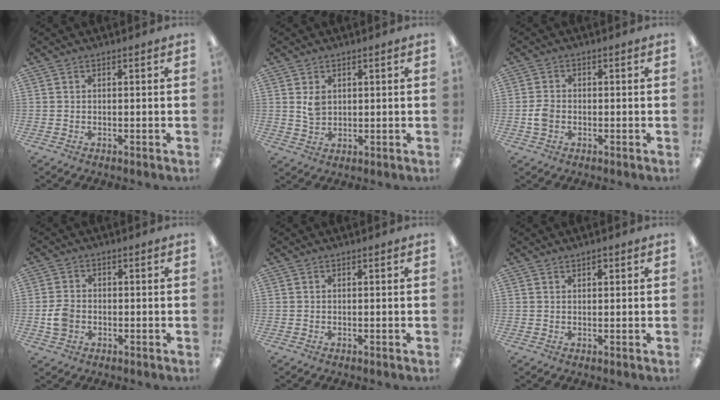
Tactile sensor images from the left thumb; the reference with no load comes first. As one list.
[{"total": 3.9, "force": [1.7, 2.9, 1.9], "torque": [-0.027, -0.003, 0.029]}, {"total": 3.4, "force": [-0.6, 2.7, 2.0], "torque": [-0.034, 0.006, -0.011]}, {"total": 4.7, "force": [-0.9, 3.8, 2.6], "torque": [-0.043, 0.003, -0.017]}, {"total": 0.0}, {"total": 1.4, "force": [1.1, 0.7, 0.4], "torque": [-0.001, -0.004, 0.020]}]